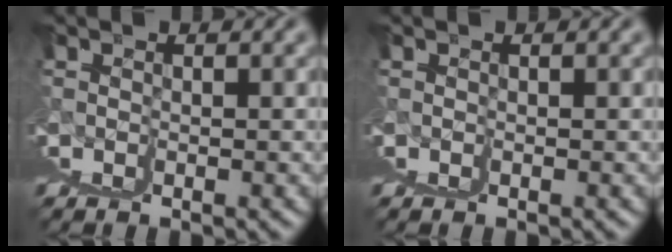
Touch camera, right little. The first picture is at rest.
{"total": 0.0}